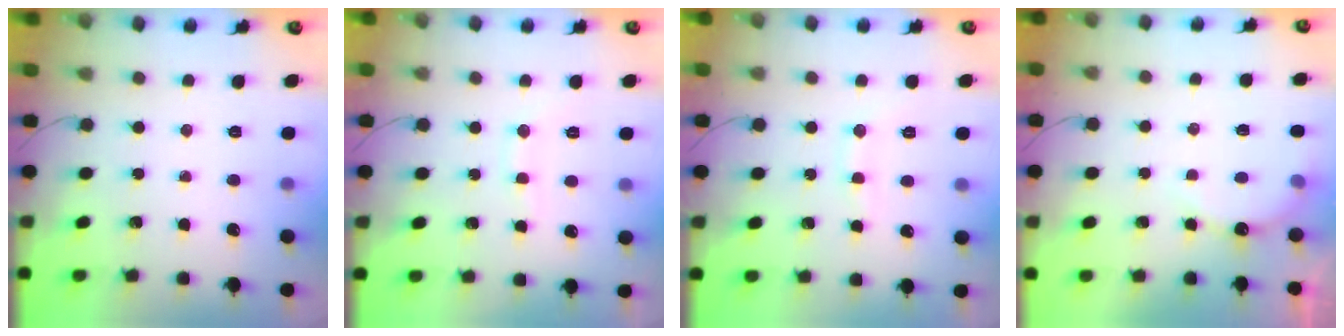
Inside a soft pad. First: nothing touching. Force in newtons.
{"total": 8.0, "press": 7.8, "slide": 1.6}
{"total": 6.2, "press": 6.1, "slide": 1.1}
{"total": 6.2, "press": 6.1, "slide": 1.2}